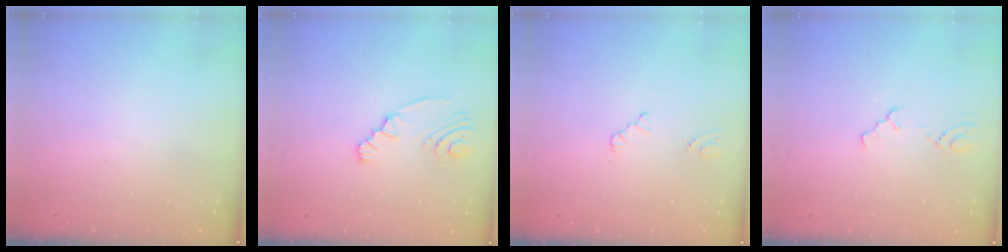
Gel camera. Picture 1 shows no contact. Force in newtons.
{"total": 5.1, "press": 2.9, "slide": 4.2}
{"total": 2.2, "press": 2.2, "slide": 0.4}
{"total": 1.5, "press": 1.4, "slide": 0.2}